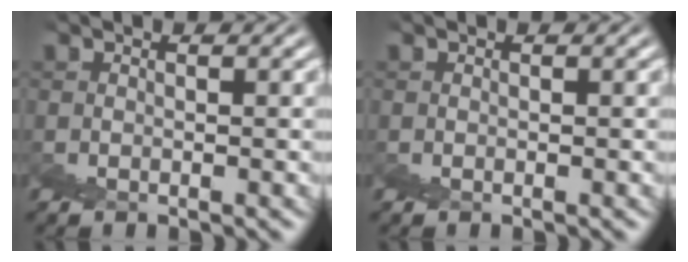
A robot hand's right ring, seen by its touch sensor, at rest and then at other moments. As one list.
[{"total": 0.0}]